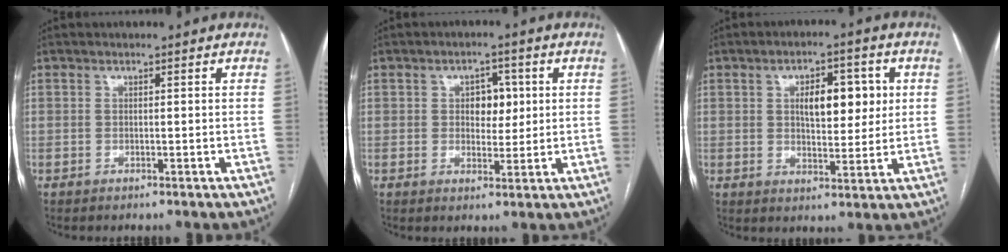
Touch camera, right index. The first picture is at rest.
{"total": 4.5, "force": [0.9, 2.9, 3.3], "torque": [-0.042, 0.010, 0.017]}
{"total": 8.0, "force": [1.9, 3.5, 6.9], "torque": [-0.100, 0.011, 0.033]}